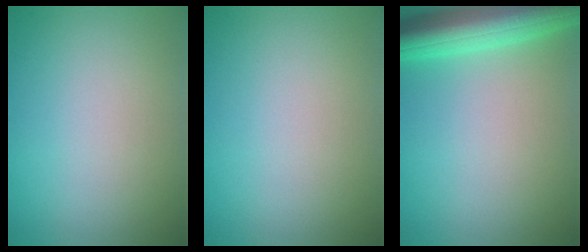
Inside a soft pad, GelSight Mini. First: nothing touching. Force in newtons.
{"total": 0.0}
{"total": 6.6, "press": 6.6, "slide": 0.3}